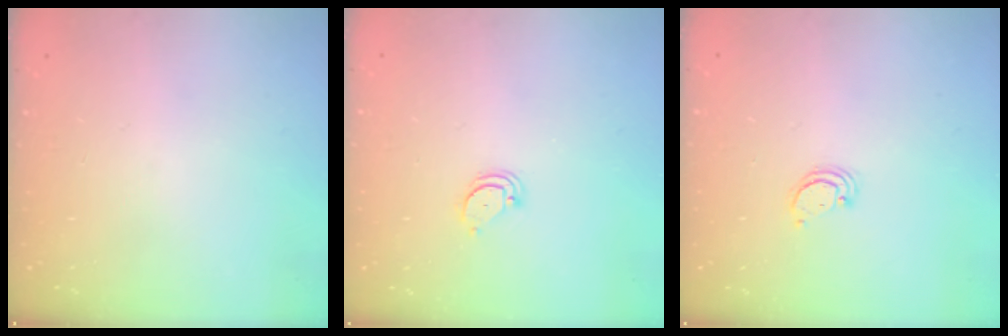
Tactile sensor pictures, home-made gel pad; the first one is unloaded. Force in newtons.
{"total": 2.1, "press": 2.1, "slide": 0.2}
{"total": 2.4, "press": 2.4, "slide": 0.2}